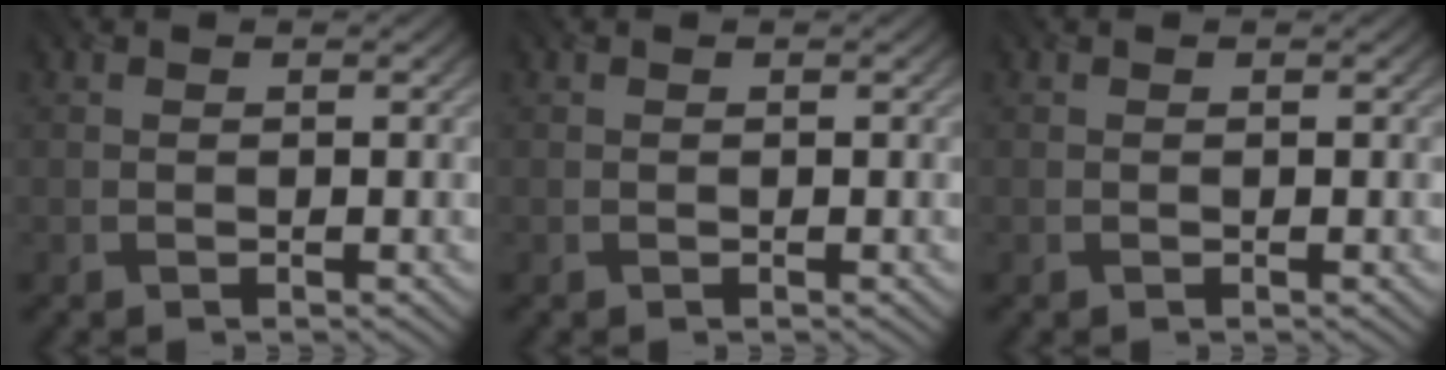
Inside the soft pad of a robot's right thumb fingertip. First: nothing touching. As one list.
[{"total": 0.0}, {"total": 0.0}]